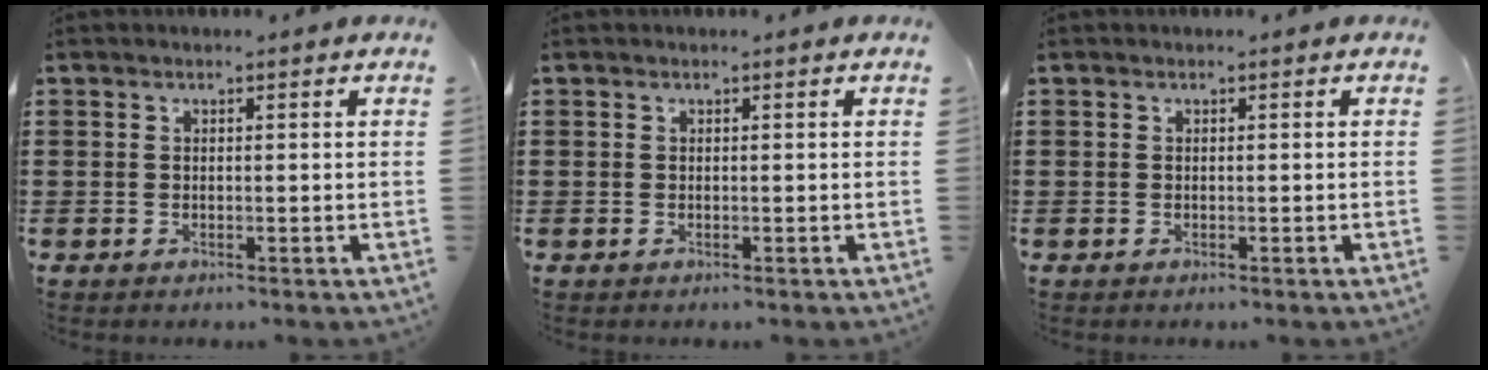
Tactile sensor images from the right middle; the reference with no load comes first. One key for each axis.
{"total": 0.0}
{"total": 0.0}